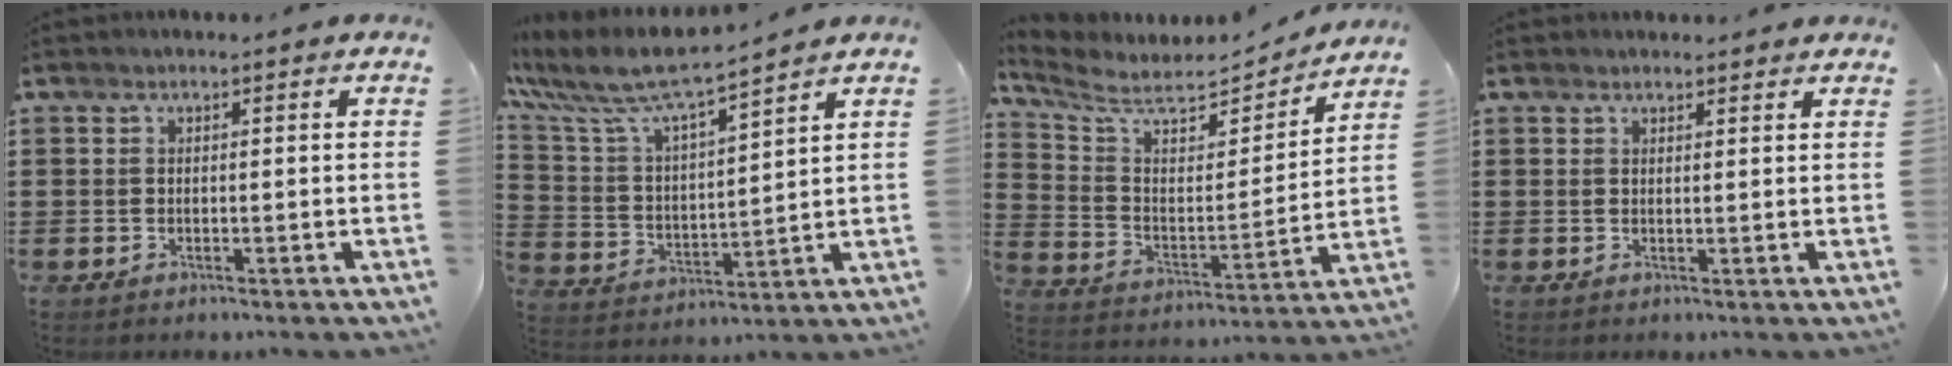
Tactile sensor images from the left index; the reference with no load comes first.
{"total": 8.4, "force": [7.6, 0.7, 3.7], "torque": [-0.107, -0.045, 0.126]}
{"total": 6.9, "force": [6.3, 1.7, 2.3], "torque": [-0.079, -0.048, 0.106]}
{"total": 1.4, "force": [1.4, 0.2, 0.2], "torque": [-0.006, 0.001, 0.027]}